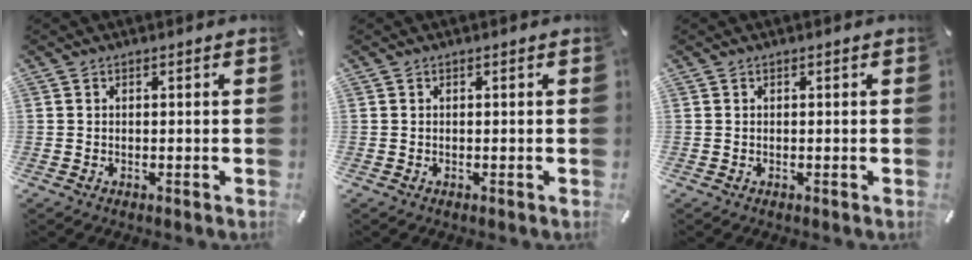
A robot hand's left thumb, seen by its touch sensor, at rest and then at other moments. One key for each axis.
{"total": 0.0}
{"total": 0.0}